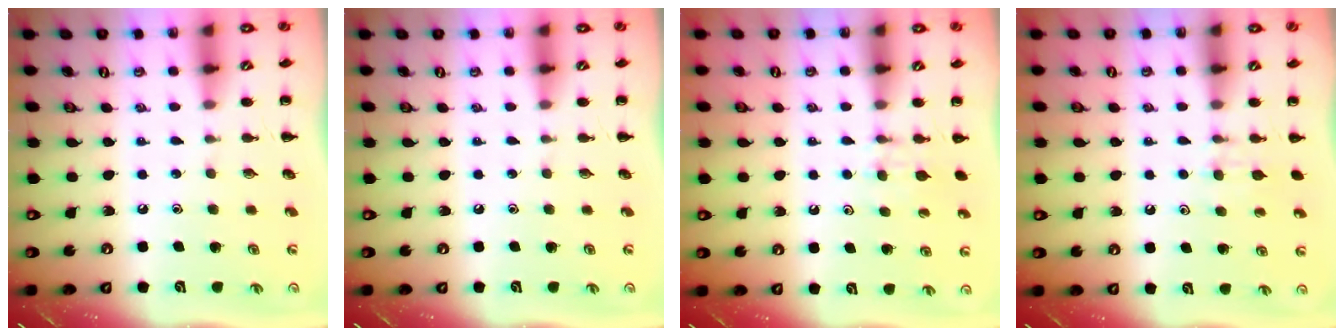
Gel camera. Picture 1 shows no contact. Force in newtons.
{"total": 0.0}
{"total": 5.2, "press": 4.8, "slide": 2.0}
{"total": 5.7, "press": 5.4, "slide": 2.0}